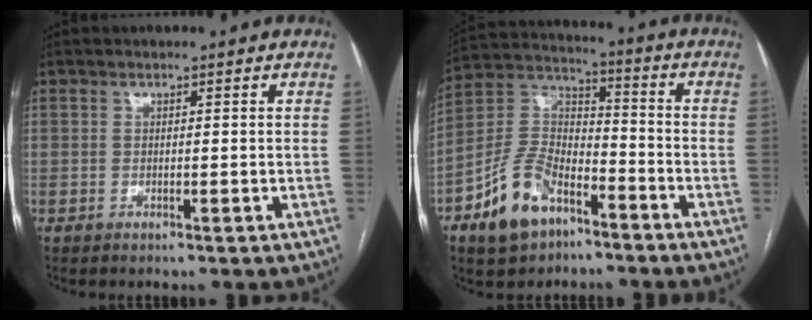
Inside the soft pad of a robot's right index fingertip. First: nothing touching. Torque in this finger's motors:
{"motor_torque": [1.06, -1.08, 0.36, 0.14]}